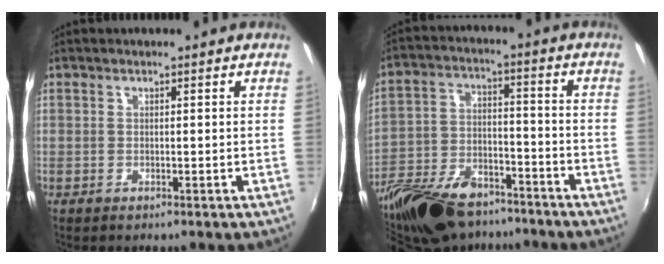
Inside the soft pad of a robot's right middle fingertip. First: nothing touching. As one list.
[{"total": 21.9, "force": [-16.4, 9.7, 10.7], "torque": [-0.234, -0.012, -0.270]}]